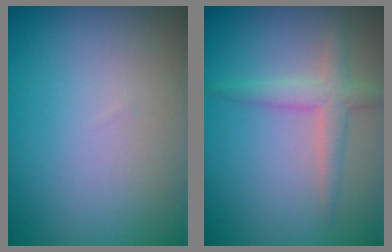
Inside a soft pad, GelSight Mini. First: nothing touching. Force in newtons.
{"total": 2.4, "press": 2.4, "slide": 0.1}